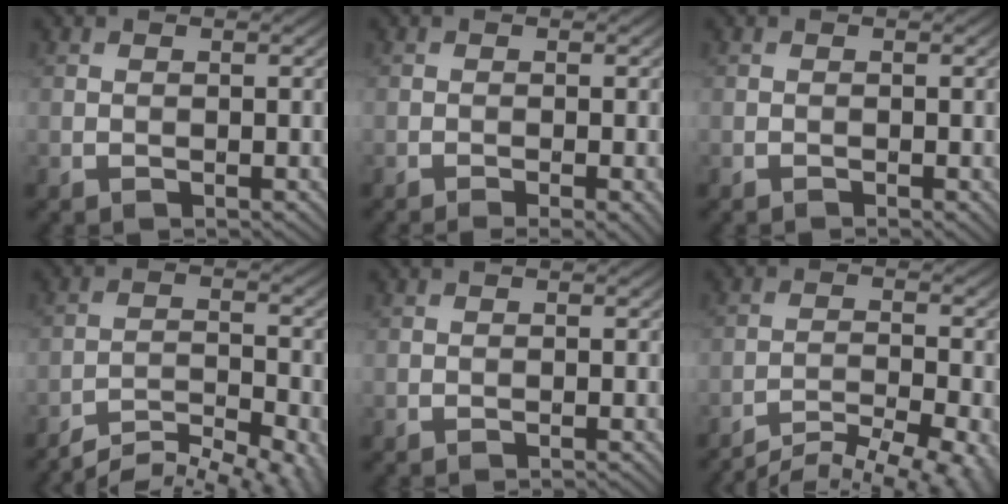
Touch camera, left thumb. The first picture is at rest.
{"total": 2.4, "force": [-1.3, 0.4, 2.0], "torque": [-0.027, 0.001, -0.023]}
{"total": 0.5, "force": [-0.4, 0.0, 0.3], "torque": [-0.006, 0.000, -0.009]}
{"total": 9.3, "force": [-8.0, 2.3, 4.2], "torque": [-0.072, -0.004, -0.117]}
{"total": 0.6, "force": [-0.6, 0.0, 0.3], "torque": [-0.002, 0.003, -0.016]}
{"total": 10.6, "force": [-9.4, 2.1, 4.5], "torque": [-0.075, -0.009, -0.129]}